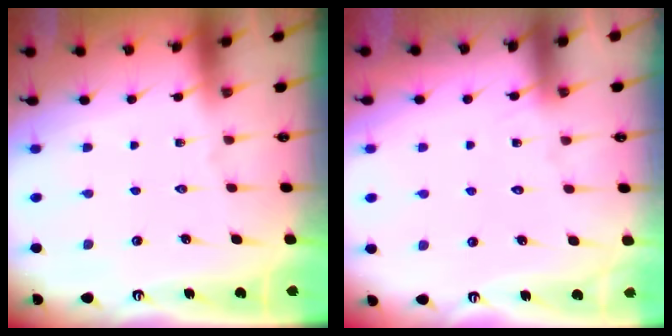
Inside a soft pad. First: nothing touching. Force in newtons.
{"total": 6.2, "press": 6.2, "slide": 0.4}